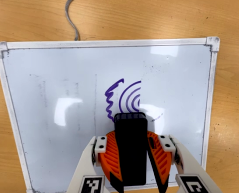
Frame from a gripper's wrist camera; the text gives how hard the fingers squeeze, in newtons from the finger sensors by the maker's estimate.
{"total": 12.3, "left": 11.7, "right": 12.9}